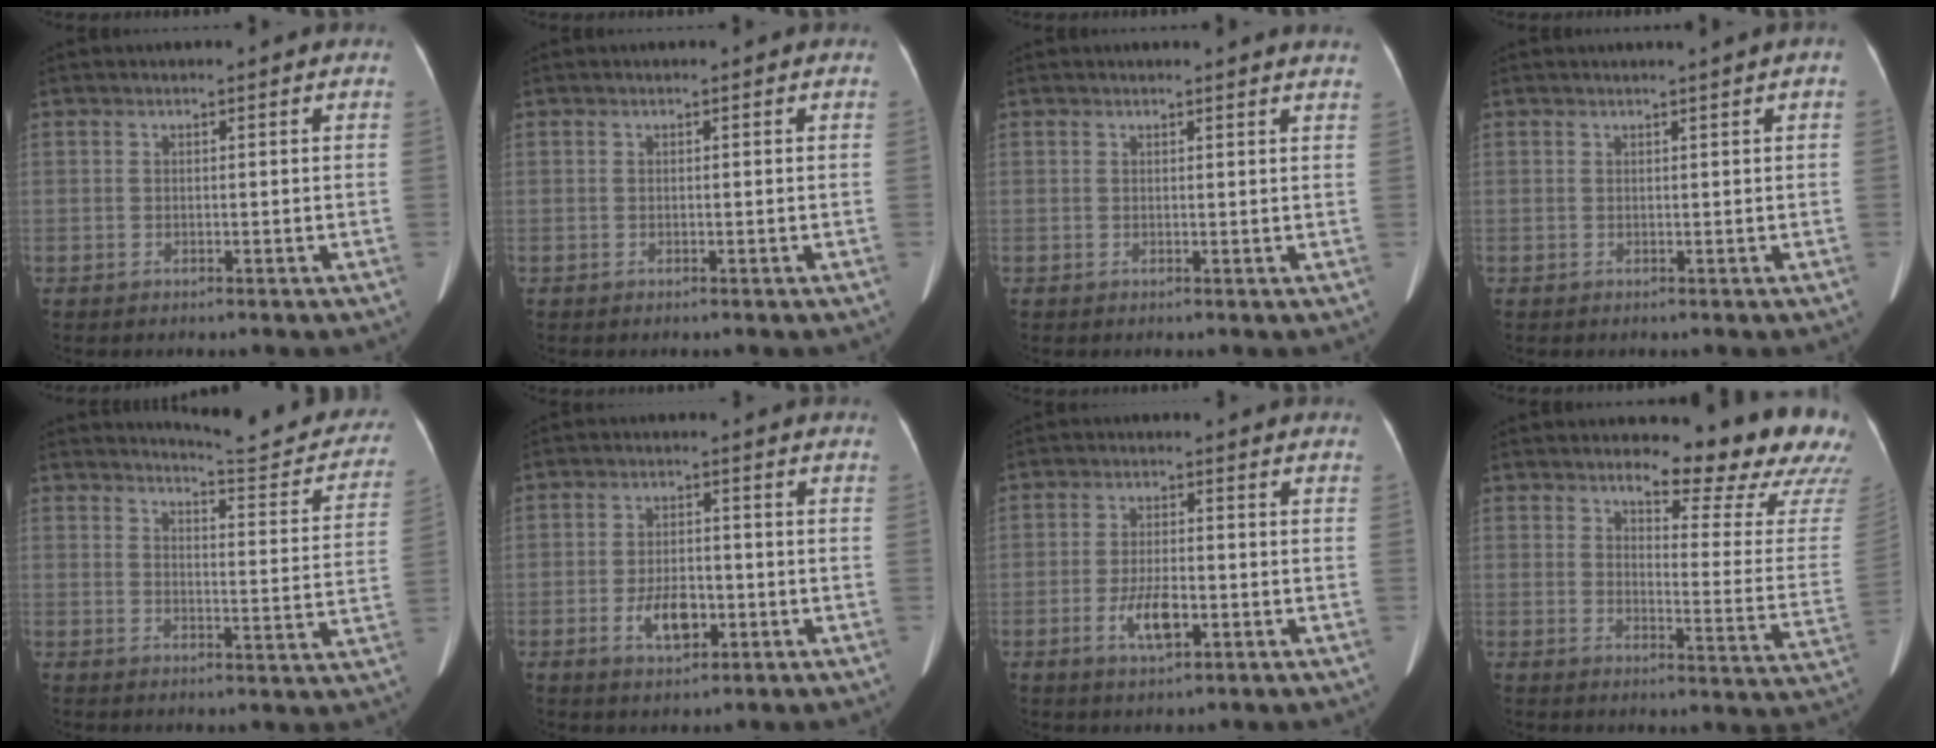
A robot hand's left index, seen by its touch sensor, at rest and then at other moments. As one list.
[{"total": 0.0}, {"total": 3.4, "force": [3.3, -0.2, 0.7], "torque": [-0.013, -0.009, 0.018]}, {"total": 0.5, "force": [0.3, 0.0, 0.4], "torque": [-0.008, 0.009, 0.007]}, {"total": 12.7, "force": [12.3, 1.3, 2.7], "torque": [-0.023, -0.051, 0.133]}, {"total": 5.7, "force": [-2.0, 2.9, 4.5], "torque": [-0.089, 0.001, -0.029]}, {"total": 5.3, "force": [-2.0, 1.8, 4.6], "torque": [-0.096, -0.003, -0.030]}, {"total": 17.4, "force": [14.8, 2.8, 8.7], "torque": [-0.096, -0.083, 0.159]}]